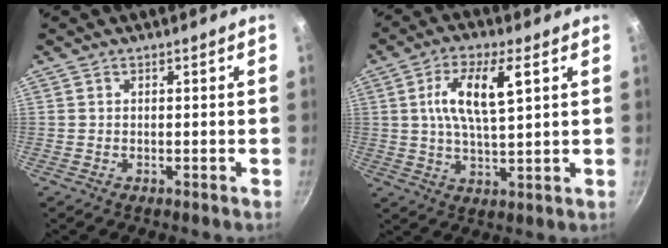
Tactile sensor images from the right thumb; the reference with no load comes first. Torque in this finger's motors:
{"motor_torque": [0.10, 0.17, 0.70, -0.49, 0.08]}